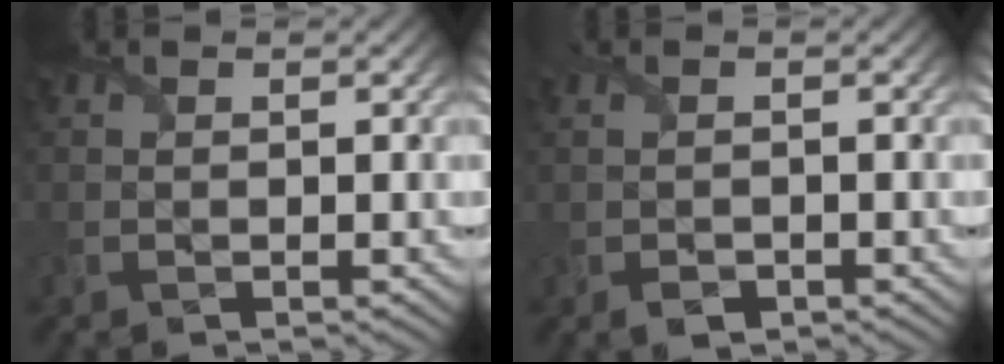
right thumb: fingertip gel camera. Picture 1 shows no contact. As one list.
[{"total": 1.2, "force": [-0.8, 0.7, 0.5], "torque": [-0.015, -0.003, -0.017]}]